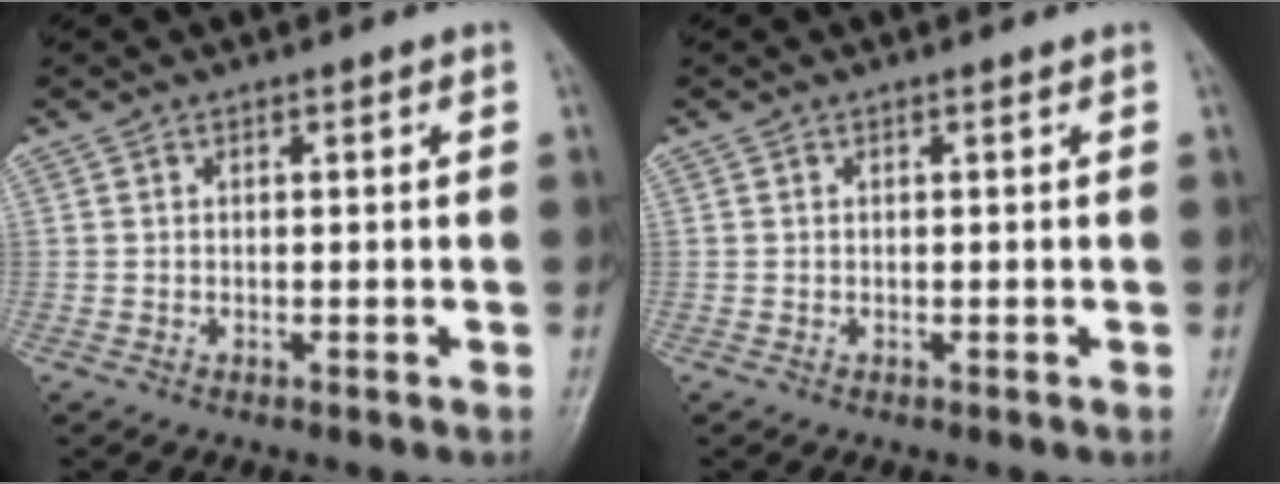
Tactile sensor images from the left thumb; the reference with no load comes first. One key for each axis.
{"total": 0.0}